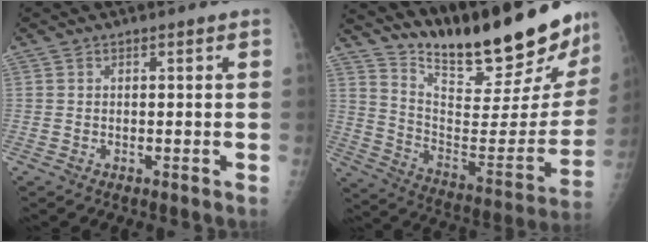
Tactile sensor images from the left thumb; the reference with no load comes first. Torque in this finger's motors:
{"motor_torque": [0.72, 0.44, 0.83, -1.94, 0.08]}